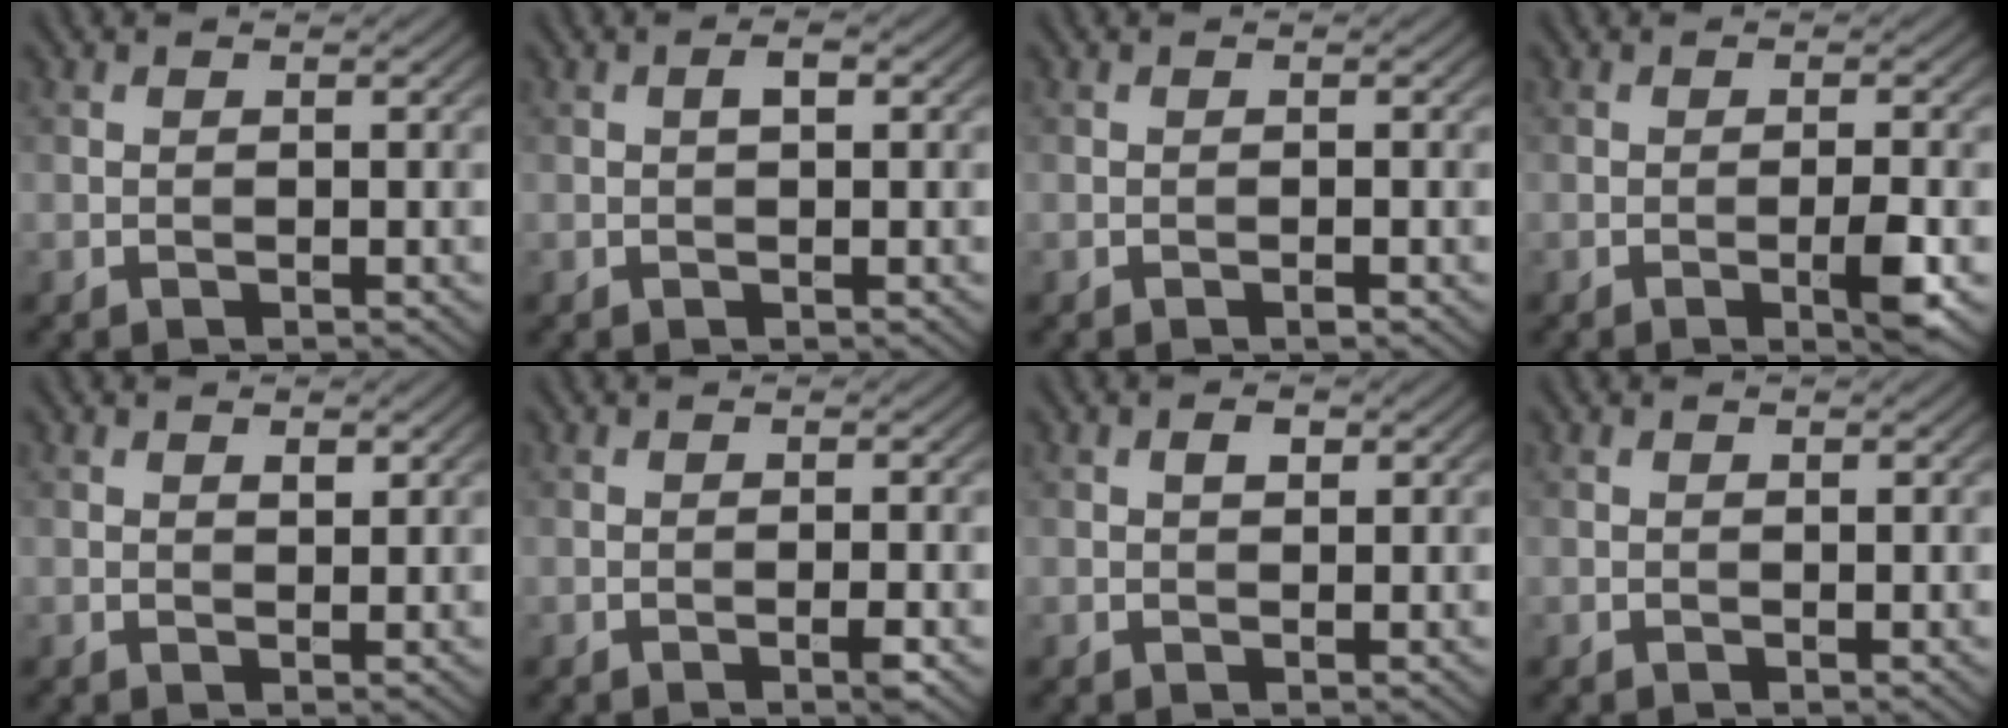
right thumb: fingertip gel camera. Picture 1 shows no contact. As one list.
[{"total": 1.3, "force": [0.3, 0.5, 1.2], "torque": [-0.021, 0.002, 0.002]}, {"total": 0.6, "force": [-0.4, 0.0, 0.5], "torque": [-0.008, 0.001, -0.007]}, {"total": 3.3, "force": [-1.1, 0.3, 3.1], "torque": [-0.050, 0.003, -0.020]}, {"total": 1.0, "force": [0.7, 0.5, 0.6], "torque": [-0.011, -0.002, 0.012]}, {"total": 1.3, "force": [-0.6, 0.0, 1.1], "torque": [-0.019, 0.002, -0.012]}, {"total": 1.2, "force": [0.5, 0.7, 0.8], "torque": [-0.013, 0.001, 0.008]}, {"total": 0.0}]